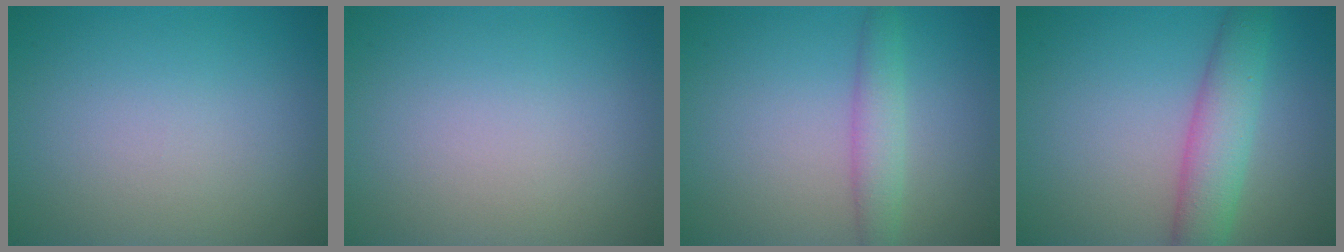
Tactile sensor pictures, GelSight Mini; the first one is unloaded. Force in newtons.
{"total": 0.0}
{"total": 2.5, "press": 2.5, "slide": 0.1}
{"total": 4.7, "press": 4.7, "slide": 0.1}